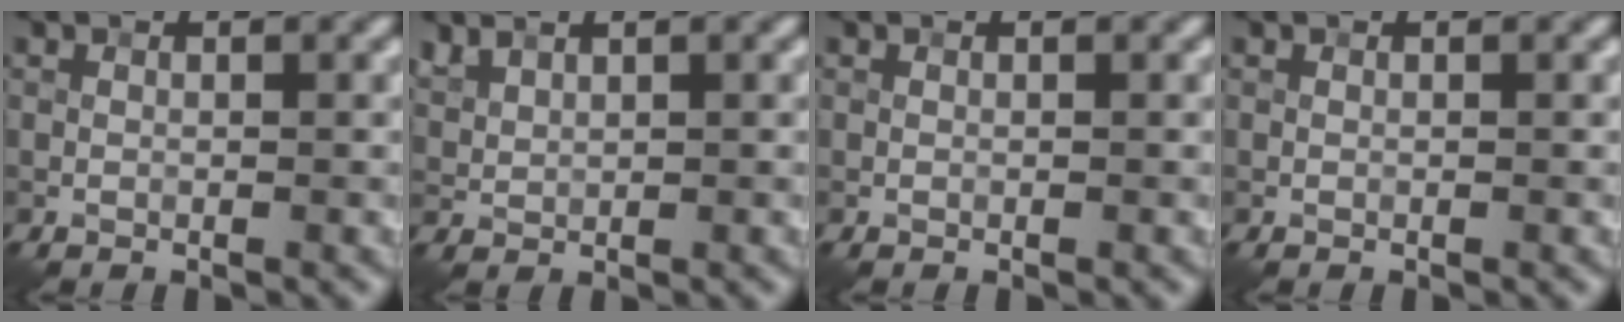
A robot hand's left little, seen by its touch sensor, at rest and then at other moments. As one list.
[{"total": 1.4, "force": [1.2, 0.5, 0.5], "torque": [-0.015, 0.003, 0.032]}, {"total": 0.0}, {"total": 0.0}]